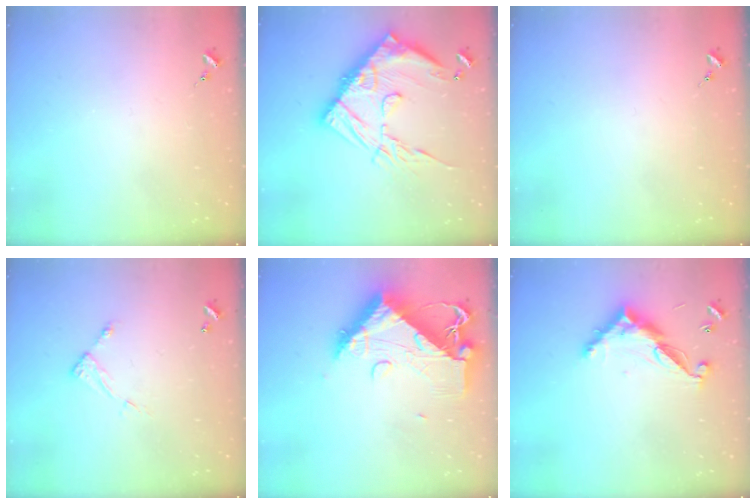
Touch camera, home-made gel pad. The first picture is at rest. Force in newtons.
{"total": 22.5, "press": 22.4, "slide": 2.1}
{"total": 0.0}
{"total": 5.3, "press": 5.3, "slide": 0.4}
{"total": 14.6, "press": 14.5, "slide": 1.5}
{"total": 11.5, "press": 11.5, "slide": 0.4}